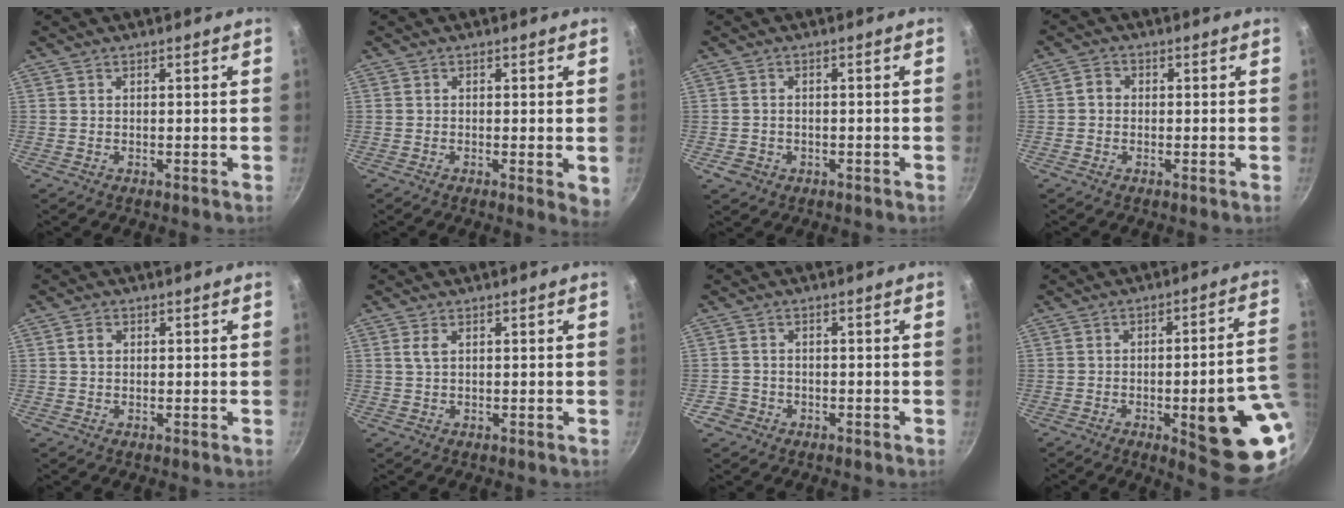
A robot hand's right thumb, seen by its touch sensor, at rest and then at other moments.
{"total": 3.2, "force": [-0.4, 0.9, 3.1], "torque": [-0.041, -0.010, -0.009]}
{"total": 3.1, "force": [-1.2, 2.6, 1.3], "torque": [-0.022, 0.011, -0.010]}
{"total": 2.4, "force": [0.0, 2.0, 1.2], "torque": [-0.016, 0.009, -0.006]}
{"total": 2.0, "force": [0.5, 1.6, 1.2], "torque": [-0.015, 0.004, 0.007]}
{"total": 1.8, "force": [0.7, 0.8, 1.5], "torque": [-0.030, -0.001, 0.015]}
{"total": 2.9, "force": [-1.4, 2.4, 0.6], "torque": [-0.004, 0.022, -0.022]}
{"total": 19.1, "force": [-4.8, 5.0, 17.8], "torque": [-0.185, 0.020, -0.057]}